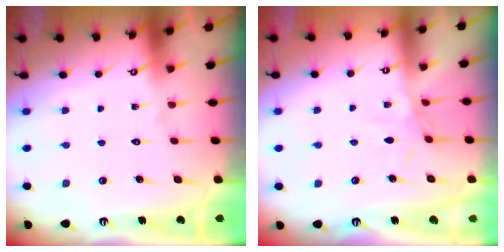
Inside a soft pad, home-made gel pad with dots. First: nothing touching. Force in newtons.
{"total": 3.8, "press": 3.7, "slide": 0.5}